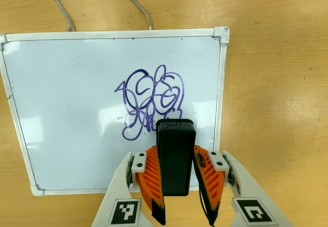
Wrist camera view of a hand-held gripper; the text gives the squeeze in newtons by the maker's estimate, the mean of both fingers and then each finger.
{"total": 4.4, "left": 2.9, "right": 6.0}